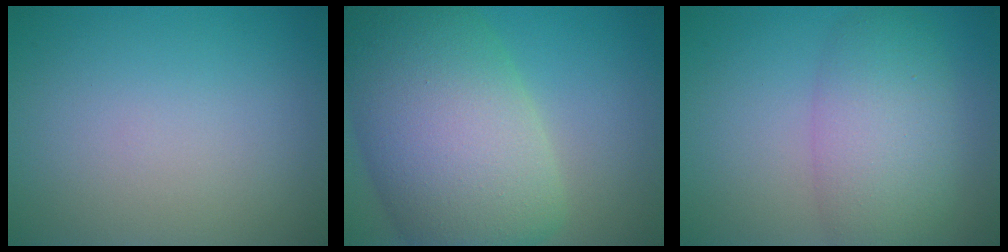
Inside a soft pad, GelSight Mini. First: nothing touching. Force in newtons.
{"total": 13.5, "press": 13.4, "slide": 0.7}
{"total": 5.9, "press": 5.9, "slide": 0.4}